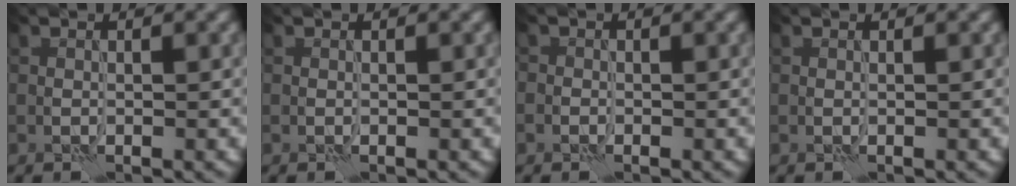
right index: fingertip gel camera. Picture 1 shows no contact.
{"total": 0.0}
{"total": 0.7, "force": [-0.3, 0.6, 0.0], "torque": [0.004, -0.001, -0.007]}
{"total": 0.0}